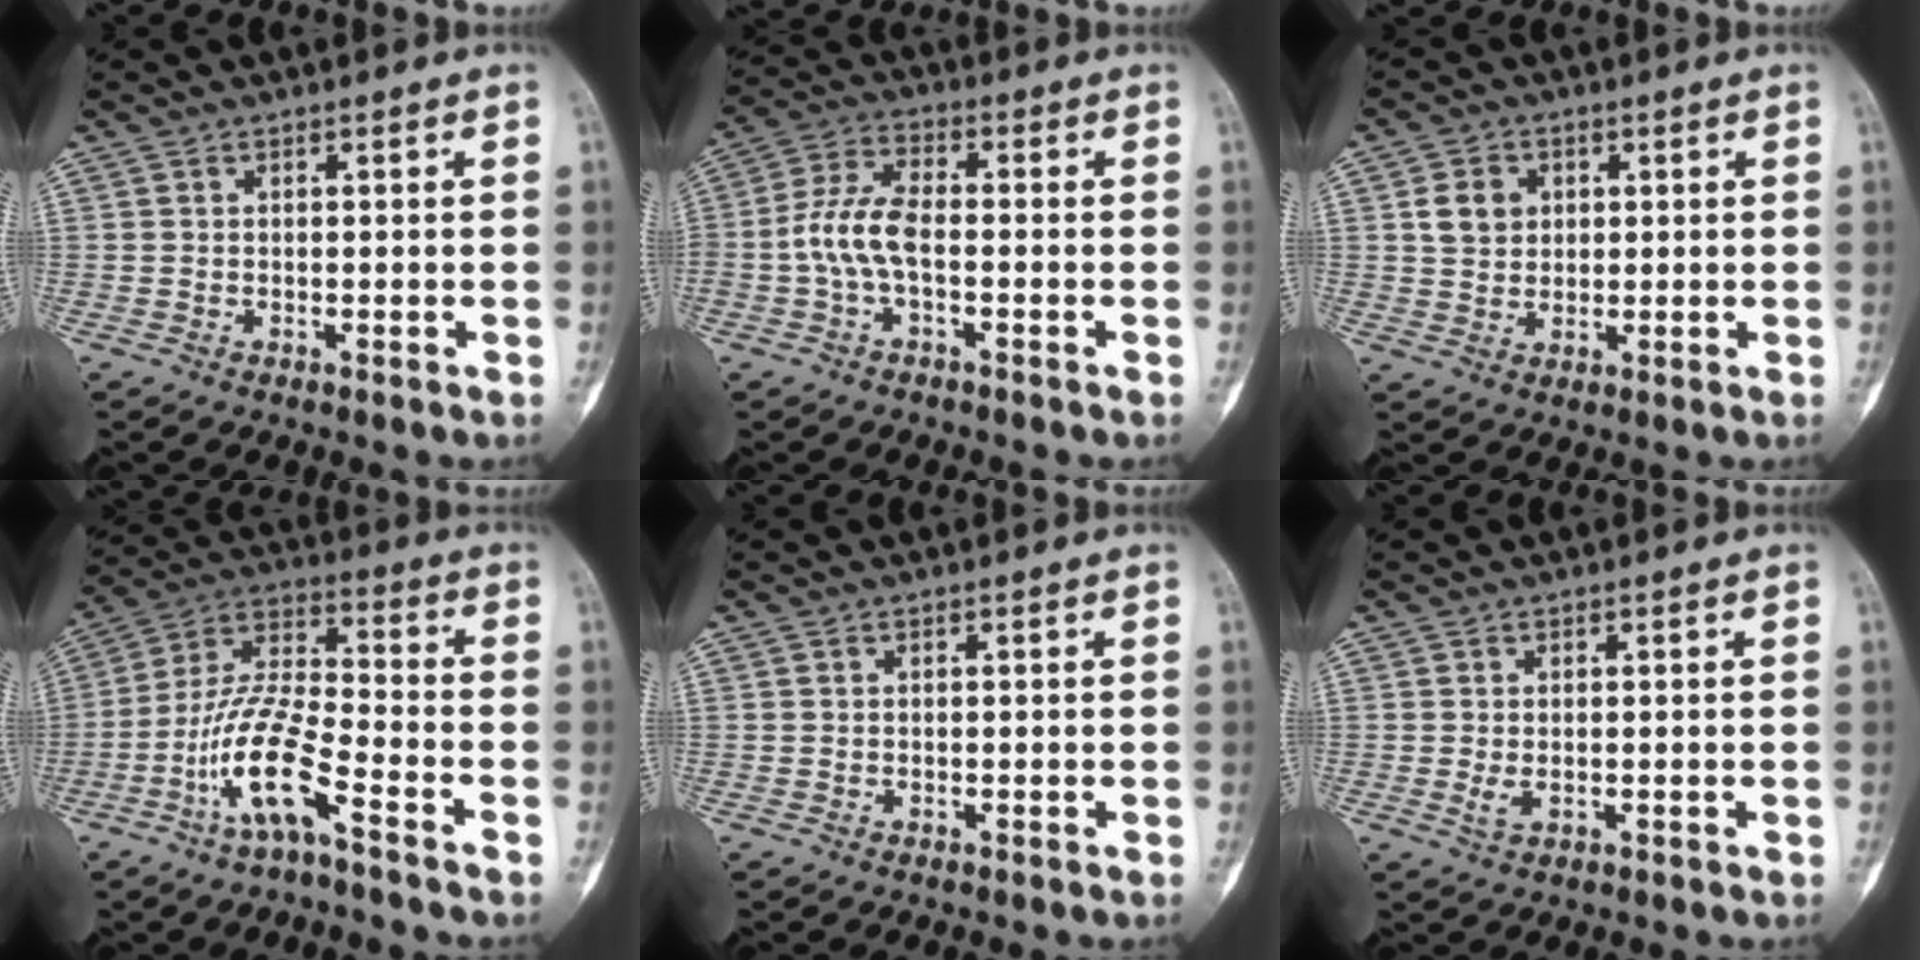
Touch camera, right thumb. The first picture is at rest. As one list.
[{"total": 7.9, "force": [-1.6, 3.8, 6.7], "torque": [-0.150, 0.028, -0.037]}, {"total": 5.6, "force": [1.5, 4.7, 2.6], "torque": [-0.025, -0.005, 0.026]}, {"total": 12.5, "force": [-6.6, 2.8, 10.2], "torque": [-0.216, 0.052, -0.134]}, {"total": 0.0}, {"total": 1.5, "force": [-0.1, 0.9, 1.2], "torque": [-0.027, -0.005, 0.001]}]